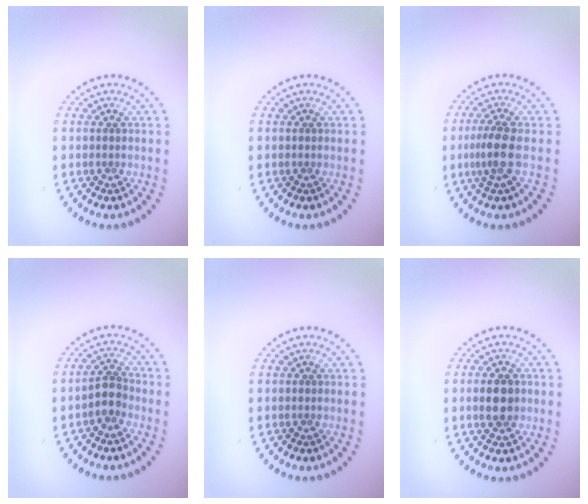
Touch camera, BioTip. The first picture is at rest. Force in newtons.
{"total": 0.0}
{"total": 2.7, "press": 2.3, "slide": 1.4}
{"total": 1.9, "press": 1.6, "slide": 1.1}
{"total": 0.0}
{"total": 3.0, "press": 3.0, "slide": 0.1}